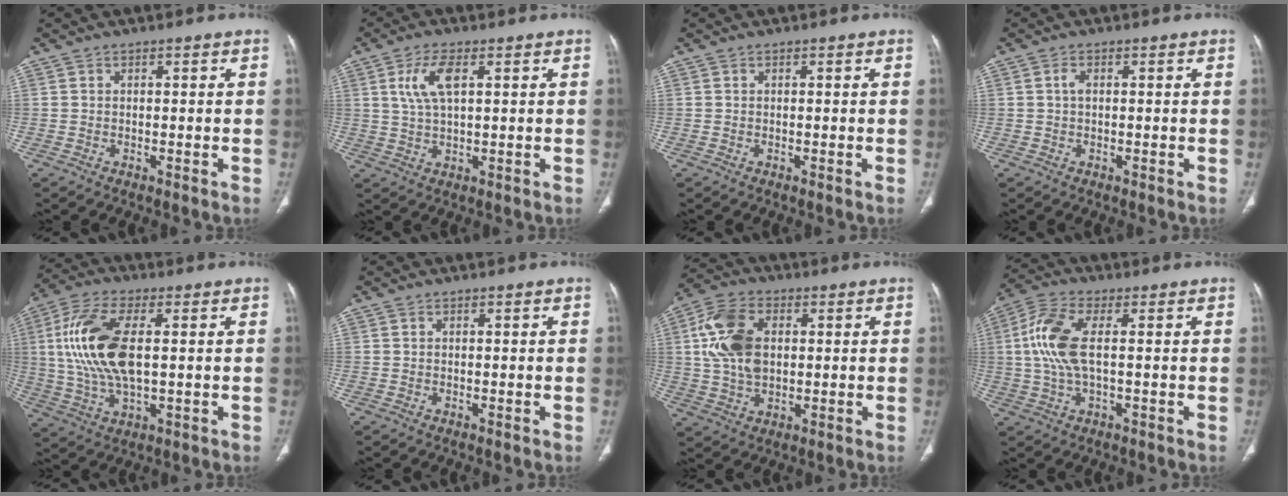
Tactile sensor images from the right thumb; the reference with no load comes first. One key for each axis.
{"total": 6.6, "fx": 2.2, "fy": 2.7, "fz": 5.6, "tx": -0.122, "ty": -0.001, "tz": 0.049}
{"total": 0.0}
{"total": 1.5, "fx": 0.3, "fy": 0.8, "fz": 1.2, "tx": -0.026, "ty": 0.006, "tz": 0.005}
{"total": 15.9, "fx": 2.2, "fy": 7.1, "fz": 14.0, "tx": -0.303, "ty": 0.003, "tz": 0.044}
{"total": 0.0}
{"total": 12.5, "fx": 2.2, "fy": 8.0, "fz": 9.4, "tx": -0.182, "ty": 0.009, "tz": 0.039}
{"total": 9.9, "fx": 1.0, "fy": 4.1, "fz": 9.0, "tx": -0.220, "ty": 0.015, "tz": 0.017}